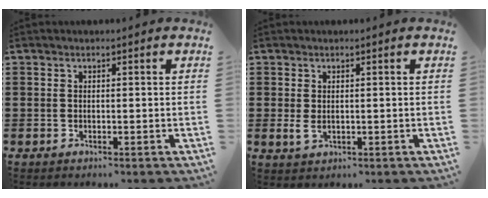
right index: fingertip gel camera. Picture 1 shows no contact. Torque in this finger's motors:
{"motor_torque": [1.21, 0.93, 0.13, 0.03]}